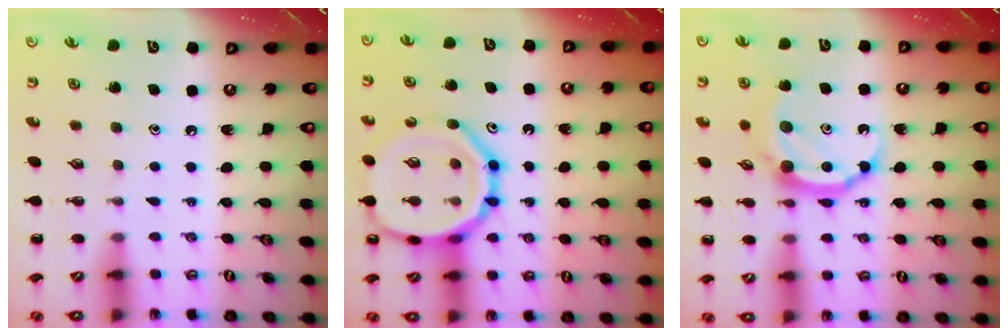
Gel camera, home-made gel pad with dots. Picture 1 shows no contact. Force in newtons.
{"total": 18.9, "press": 18.8, "slide": 2.1}
{"total": 11.3, "press": 11.3, "slide": 0.7}